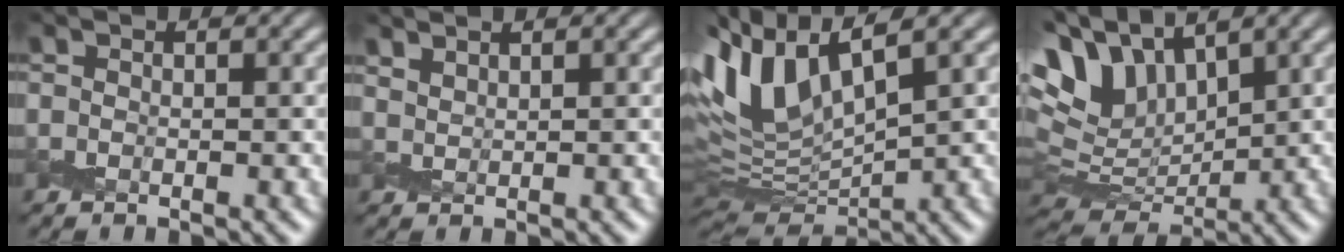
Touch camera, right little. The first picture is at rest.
{"total": 1.4, "force": [1.4, -0.1, -0.1], "torque": [-0.004, 0.000, 0.034]}
{"total": 8.2, "force": [4.6, 2.9, 6.3], "torque": [-0.143, 0.012, 0.086]}
{"total": 7.2, "force": [4.3, 3.5, 4.6], "torque": [-0.099, 0.011, 0.080]}